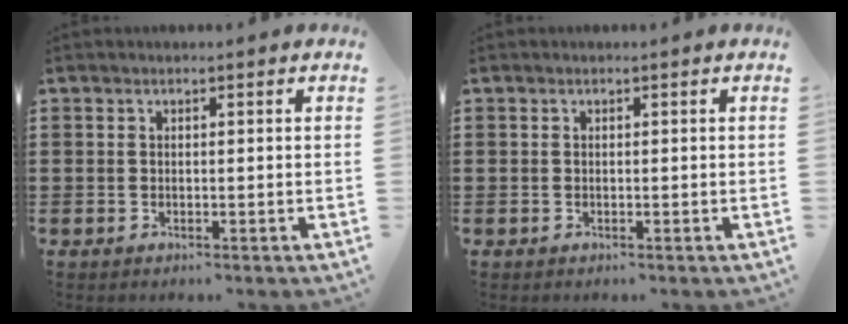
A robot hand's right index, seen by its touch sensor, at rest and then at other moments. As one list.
[{"total": 0.0}]